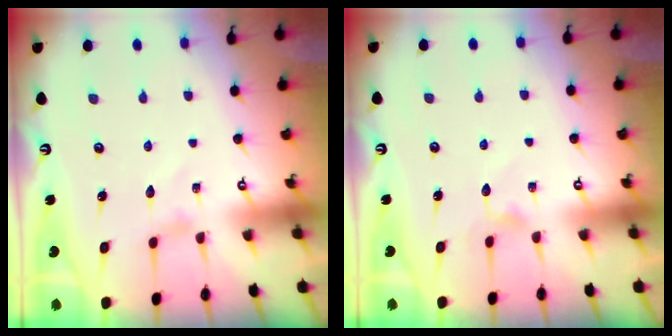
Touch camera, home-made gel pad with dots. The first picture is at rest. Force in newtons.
{"total": 4.1, "press": 4.1, "slide": 0.5}